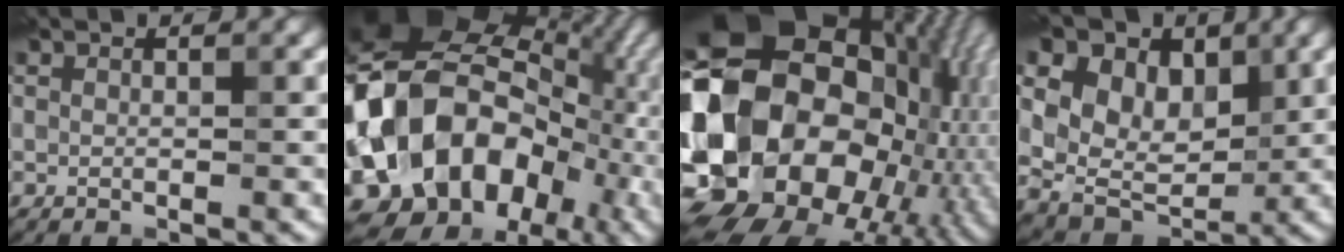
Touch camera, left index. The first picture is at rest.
{"total": 18.0, "force": [-1.9, 14.5, 10.5], "torque": [-0.196, 0.021, -0.037]}
{"total": 21.3, "force": [-1.7, 16.2, 13.7], "torque": [-0.299, 0.005, -0.030]}
{"total": 14.7, "force": [6.5, 10.1, 8.5], "torque": [-0.156, 0.039, 0.108]}